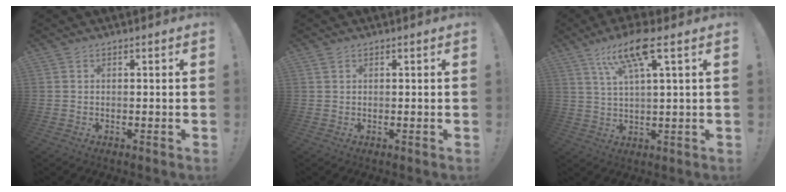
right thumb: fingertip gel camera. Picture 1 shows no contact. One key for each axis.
{"total": 0.9, "fx": 0.5, "fy": 0.6, "fz": 0.4, "tx": -0.012, "ty": 0.001, "tz": 0.011}
{"total": 11.6, "fx": 6.0, "fy": 2.1, "fz": 9.7, "tx": -0.173, "ty": -0.017, "tz": 0.099}